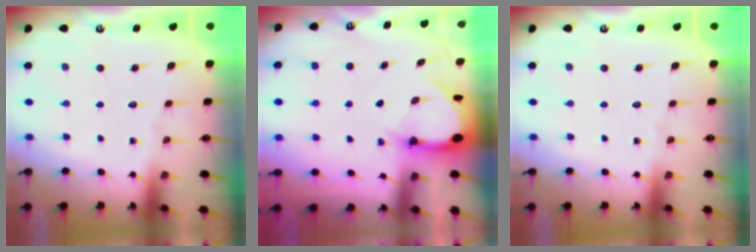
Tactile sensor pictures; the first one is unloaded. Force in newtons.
{"total": 3.5, "press": 3.5, "slide": 0.2}
{"total": 0.0}